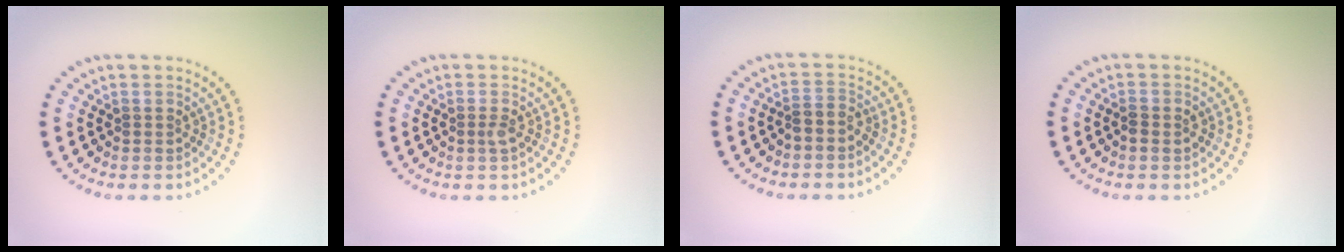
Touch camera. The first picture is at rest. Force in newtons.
{"total": 0.8, "press": 0.6, "slide": 0.6}
{"total": 1.2, "press": 0.8, "slide": 0.9}
{"total": 1.2, "press": 1.2, "slide": 0.1}